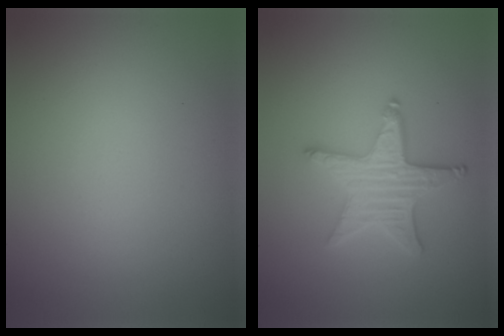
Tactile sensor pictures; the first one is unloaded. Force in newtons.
{"total": 4.2, "press": 3.8, "slide": 1.7}